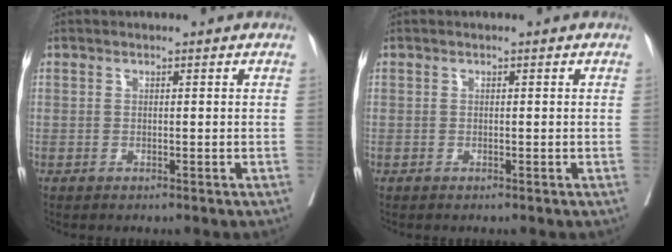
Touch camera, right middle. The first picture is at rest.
{"total": 0.0}